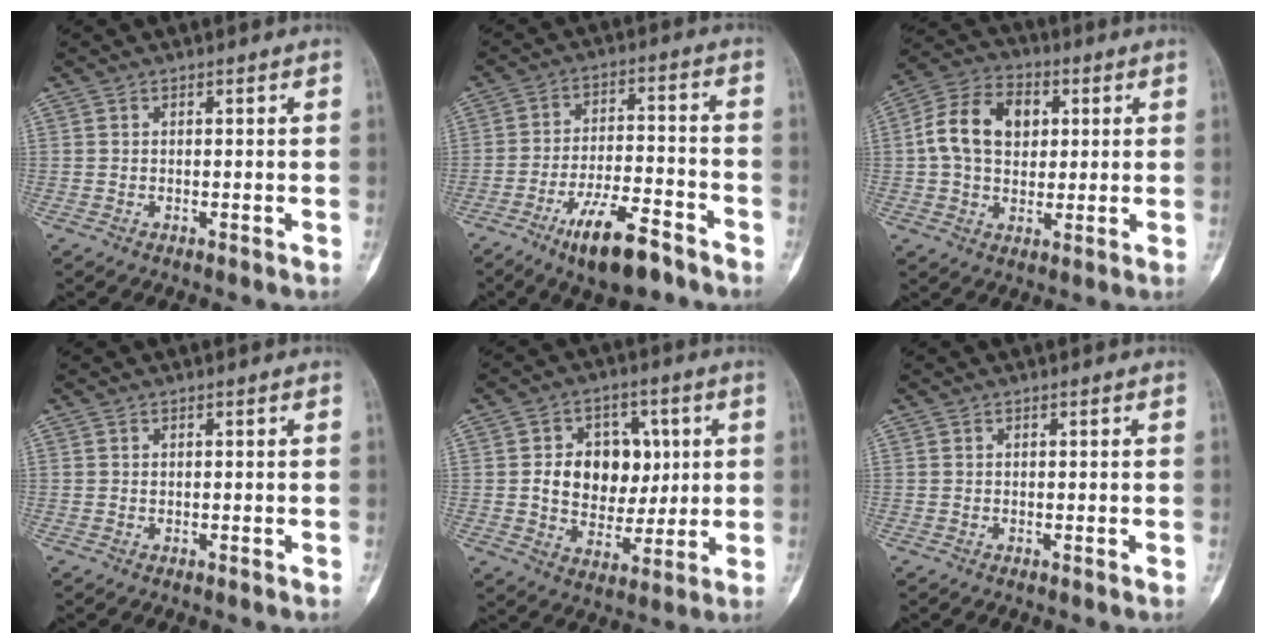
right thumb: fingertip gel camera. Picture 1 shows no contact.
{"total": 12.7, "force": [-8.2, 4.0, 8.8], "torque": [-0.148, 0.051, -0.137]}
{"total": 12.6, "force": [2.0, 9.0, 8.6], "torque": [-0.132, 0.014, 0.026]}
{"total": 0.0}
{"total": 13.1, "force": [1.8, 10.0, 8.2], "torque": [-0.078, 0.001, 0.038]}
{"total": 0.0}